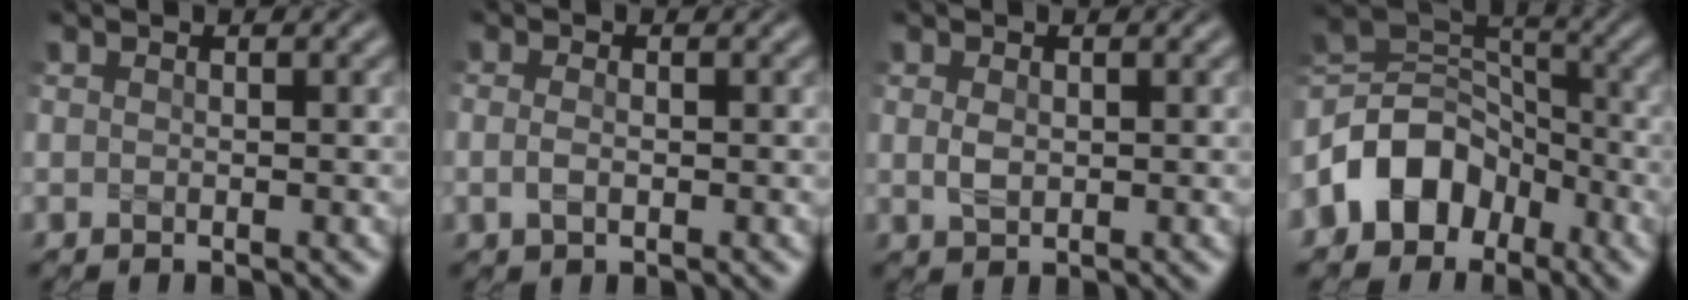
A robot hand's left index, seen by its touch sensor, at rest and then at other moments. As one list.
[{"total": 1.4, "force": [-0.2, 0.8, 1.1], "torque": [-0.026, -0.001, -0.006]}, {"total": 1.5, "force": [0.2, 1.0, 1.1], "torque": [-0.027, -0.001, 0.006]}, {"total": 7.5, "force": [-3.8, 5.5, 3.4], "torque": [-0.047, 0.011, -0.084]}]